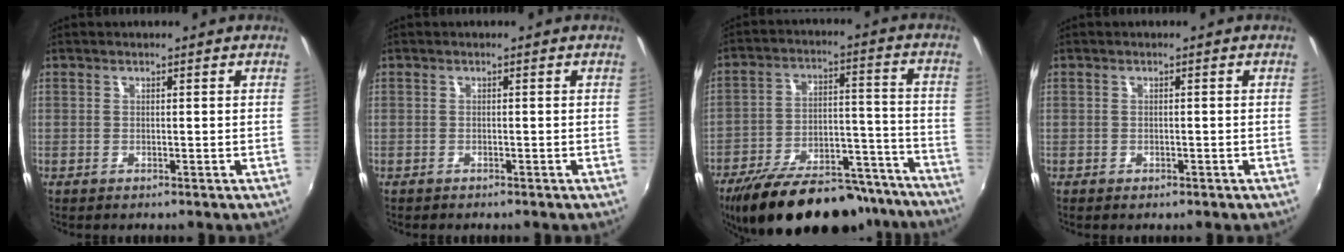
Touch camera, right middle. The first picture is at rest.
{"total": 0.7, "force": [-0.6, 0.2, 0.1], "torque": [-0.006, 0.000, -0.009]}
{"total": 27.5, "force": [-22.3, 10.2, 12.5], "torque": [-0.224, 0.012, -0.298]}
{"total": 1.3, "force": [-0.9, 0.7, 0.6], "torque": [-0.011, -0.004, -0.012]}